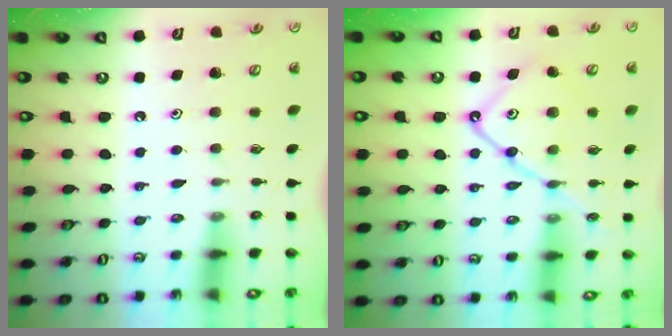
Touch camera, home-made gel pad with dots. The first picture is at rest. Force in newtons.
{"total": 14.4, "press": 14.3, "slide": 1.3}